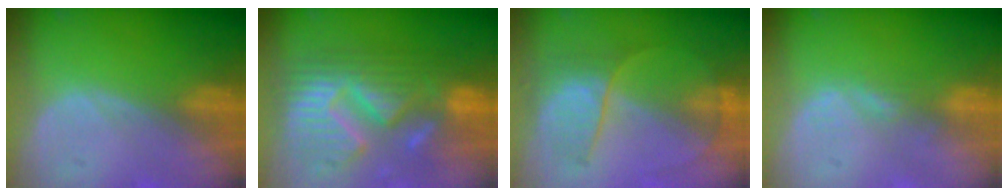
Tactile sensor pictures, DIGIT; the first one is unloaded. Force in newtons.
{"total": 13.2, "press": 13.2, "slide": 1.2}
{"total": 6.5, "press": 6.4, "slide": 1.0}
{"total": 1.6, "press": 1.6, "slide": 0.2}